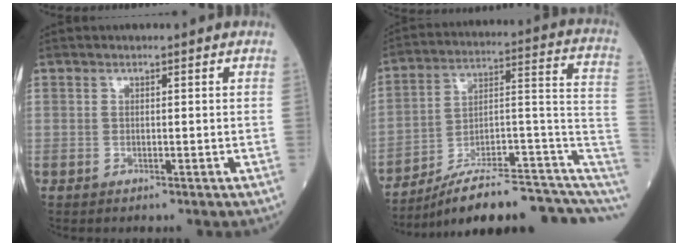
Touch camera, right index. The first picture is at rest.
{"total": 19.7, "force": [-14.0, 4.4, 13.2], "torque": [-0.124, 0.066, -0.203]}